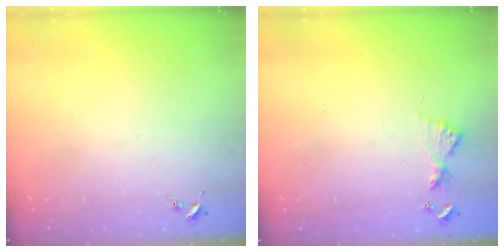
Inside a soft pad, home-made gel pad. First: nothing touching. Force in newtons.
{"total": 5.7, "press": 5.6, "slide": 0.6}